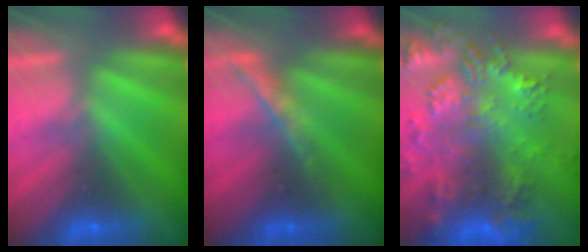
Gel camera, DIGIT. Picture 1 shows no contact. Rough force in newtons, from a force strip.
{"total": 1.7}
{"total": 9.3}